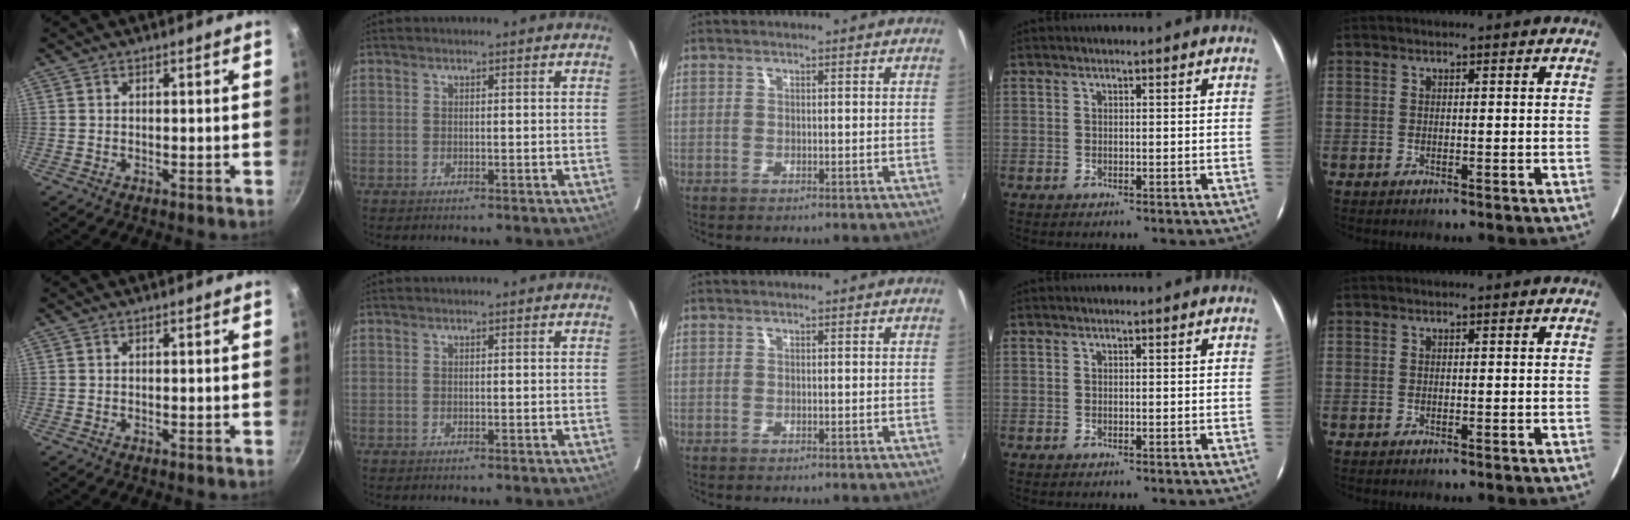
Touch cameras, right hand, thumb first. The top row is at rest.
{}